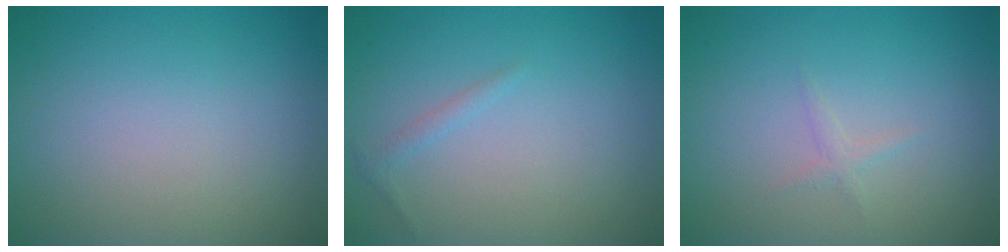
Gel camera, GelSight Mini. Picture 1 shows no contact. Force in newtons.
{"total": 0.8, "press": 0.8, "slide": 0.0}
{"total": 0.7, "press": 0.7, "slide": 0.0}